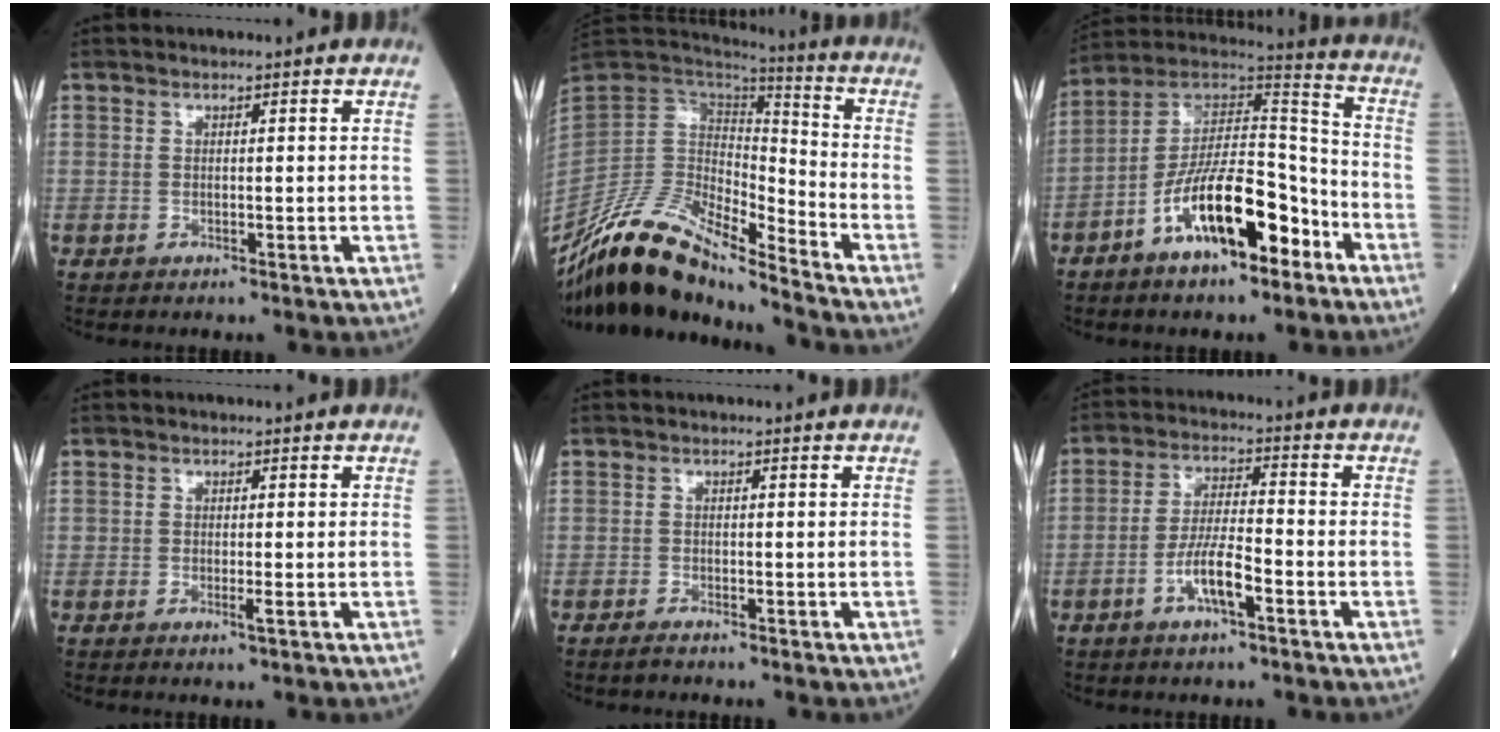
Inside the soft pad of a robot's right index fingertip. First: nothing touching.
{"total": 18.7, "force": [-15.3, 3.9, 9.9], "torque": [-0.188, 0.012, -0.289]}
{"total": 16.0, "force": [-7.7, 5.0, 13.1], "torque": [-0.233, 0.018, -0.130]}
{"total": 1.1, "force": [-0.4, 0.0, 1.0], "torque": [-0.019, -0.002, -0.008]}
{"total": 1.1, "force": [-1.0, 0.1, 0.3], "torque": [-0.008, 0.000, -0.018]}
{"total": 6.8, "force": [-3.1, 1.2, 6.0], "torque": [-0.119, 0.003, -0.060]}